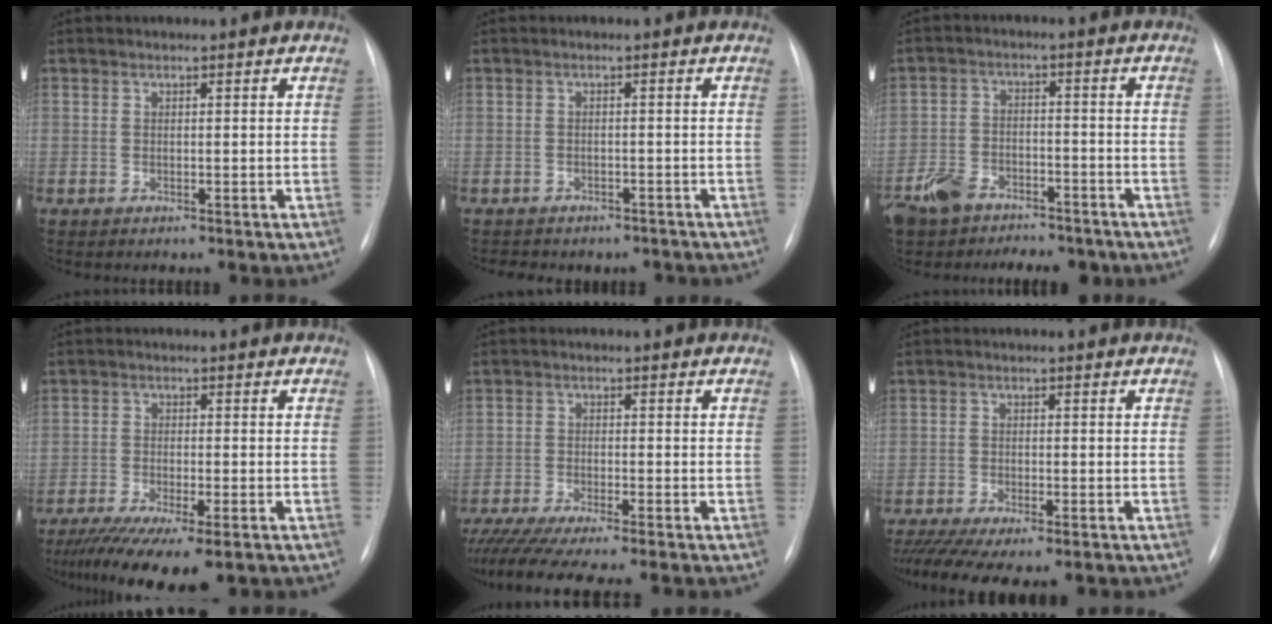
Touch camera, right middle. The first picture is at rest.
{"total": 7.0, "force": [-5.8, 3.5, 1.6], "torque": [-0.025, 0.016, -0.063]}
{"total": 11.4, "force": [-8.5, 6.0, 4.5], "torque": [-0.094, 0.008, -0.137]}
{"total": 11.6, "force": [-8.0, 2.3, 8.0], "torque": [-0.133, -0.028, -0.128]}
{"total": 12.2, "force": [-10.5, -0.1, 6.2], "torque": [-0.076, -0.030, -0.161]}
{"total": 10.4, "force": [-8.1, 2.6, 6.0], "torque": [-0.097, -0.011, -0.121]}